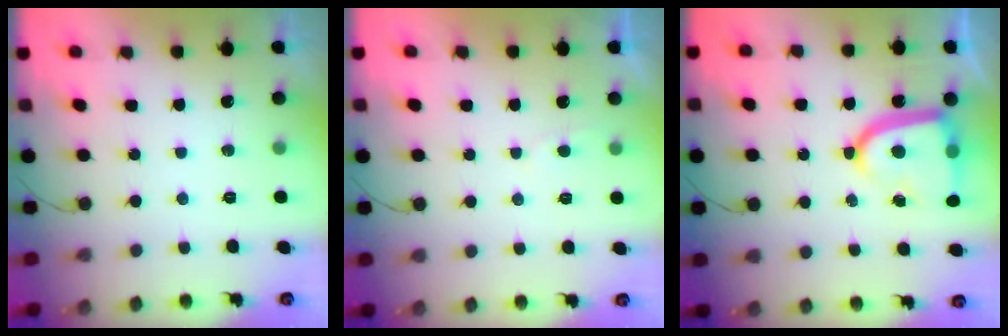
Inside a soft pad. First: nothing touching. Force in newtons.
{"total": 1.4, "press": 1.4, "slide": 0.2}
{"total": 15.9, "press": 15.9, "slide": 1.5}